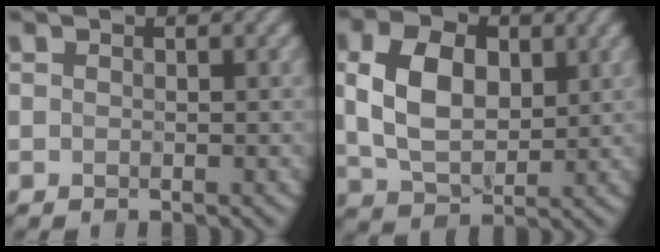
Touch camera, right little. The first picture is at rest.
{"total": 6.9, "force": [0.8, 4.6, 5.2], "torque": [-0.105, 0.005, 0.012]}